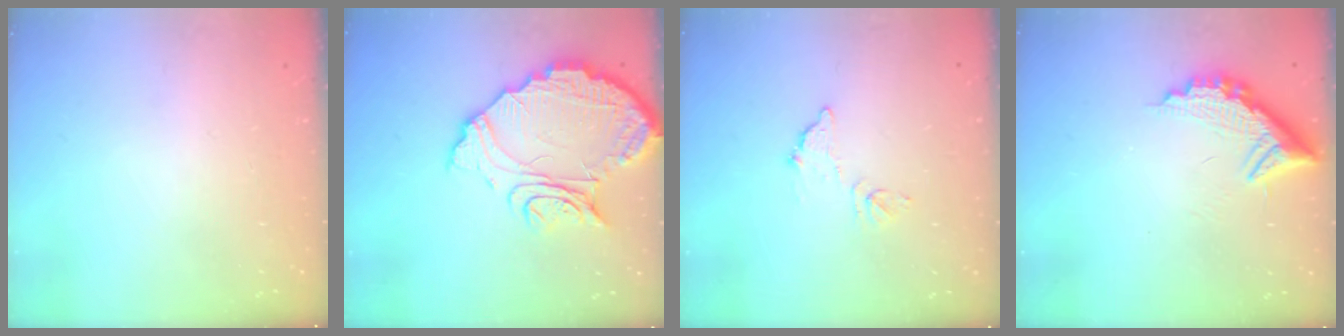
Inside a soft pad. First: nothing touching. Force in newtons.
{"total": 15.7, "press": 15.7, "slide": 1.0}
{"total": 8.5, "press": 8.5, "slide": 0.5}
{"total": 11.8, "press": 11.8, "slide": 0.7}